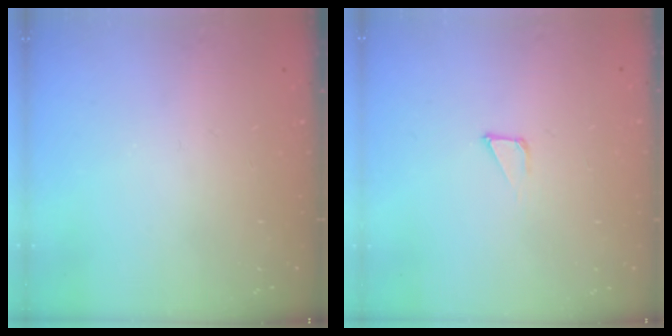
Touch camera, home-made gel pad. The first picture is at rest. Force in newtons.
{"total": 1.3, "press": 1.3, "slide": 0.0}